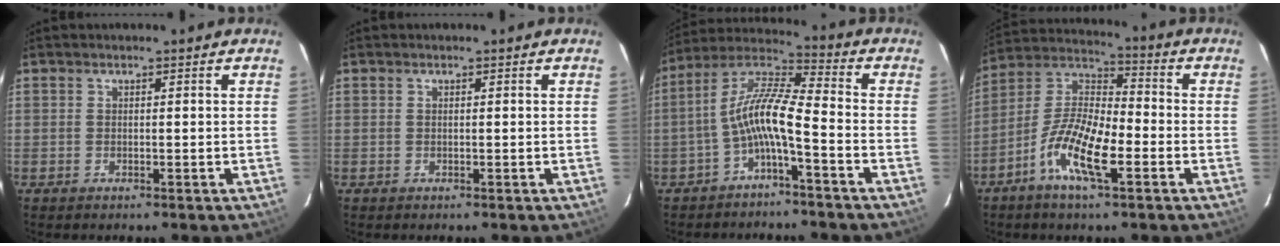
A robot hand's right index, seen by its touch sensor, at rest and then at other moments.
{"total": 0.0}
{"total": 9.7, "force": [-3.5, 1.5, 9.0], "torque": [-0.198, 0.018, -0.070]}
{"total": 12.9, "force": [-5.7, 3.9, 10.9], "torque": [-0.221, 0.003, -0.118]}